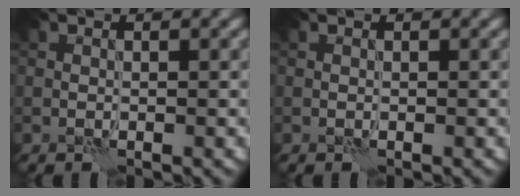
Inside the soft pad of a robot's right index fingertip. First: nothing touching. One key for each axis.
{"total": 0.0}